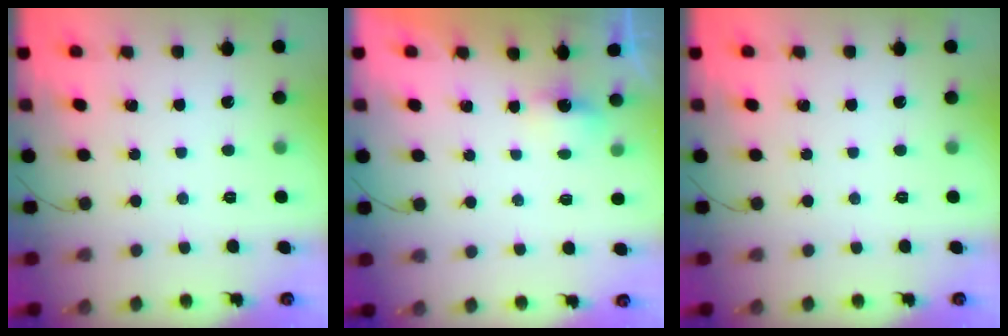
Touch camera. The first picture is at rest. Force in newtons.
{"total": 2.7, "press": 2.7, "slide": 0.7}
{"total": 0.0}